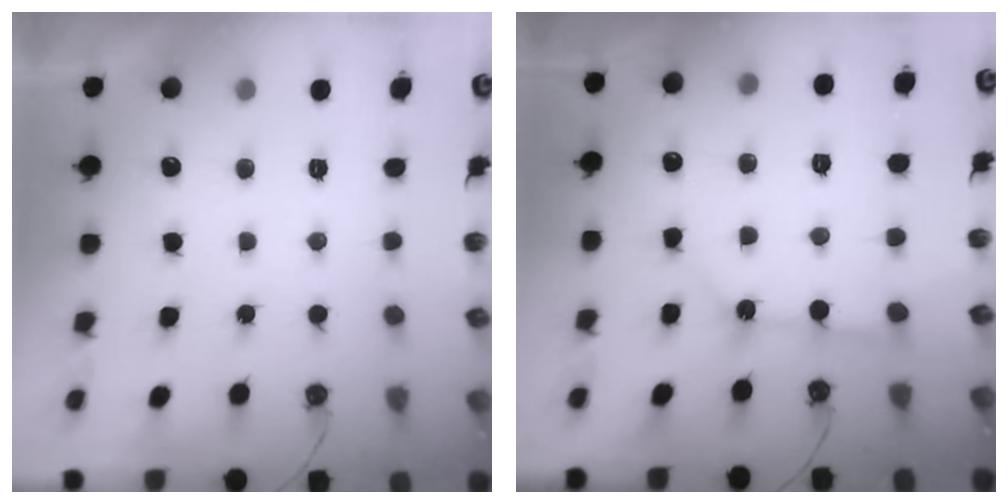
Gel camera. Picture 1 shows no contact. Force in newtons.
{"total": 6.1, "press": 6.0, "slide": 0.6}